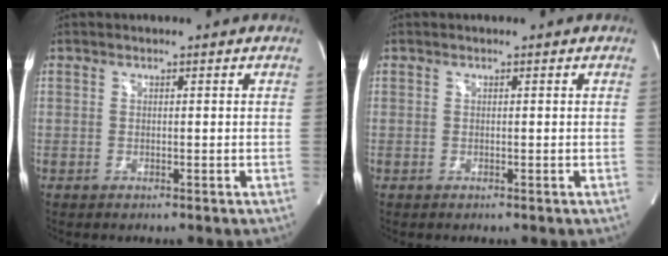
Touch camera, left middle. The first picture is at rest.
{"total": 0.0}